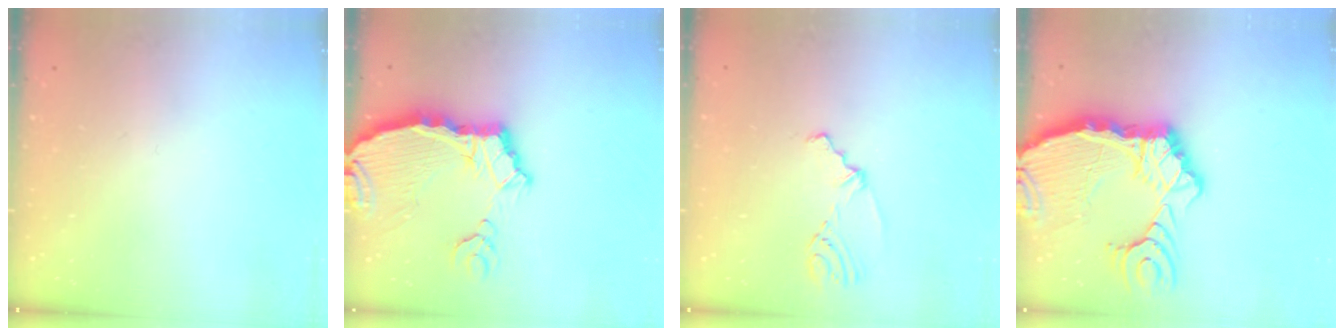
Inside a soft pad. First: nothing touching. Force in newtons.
{"total": 10.4, "press": 10.3, "slide": 1.2}
{"total": 2.8, "press": 2.3, "slide": 1.5}
{"total": 15.6, "press": 15.5, "slide": 1.9}